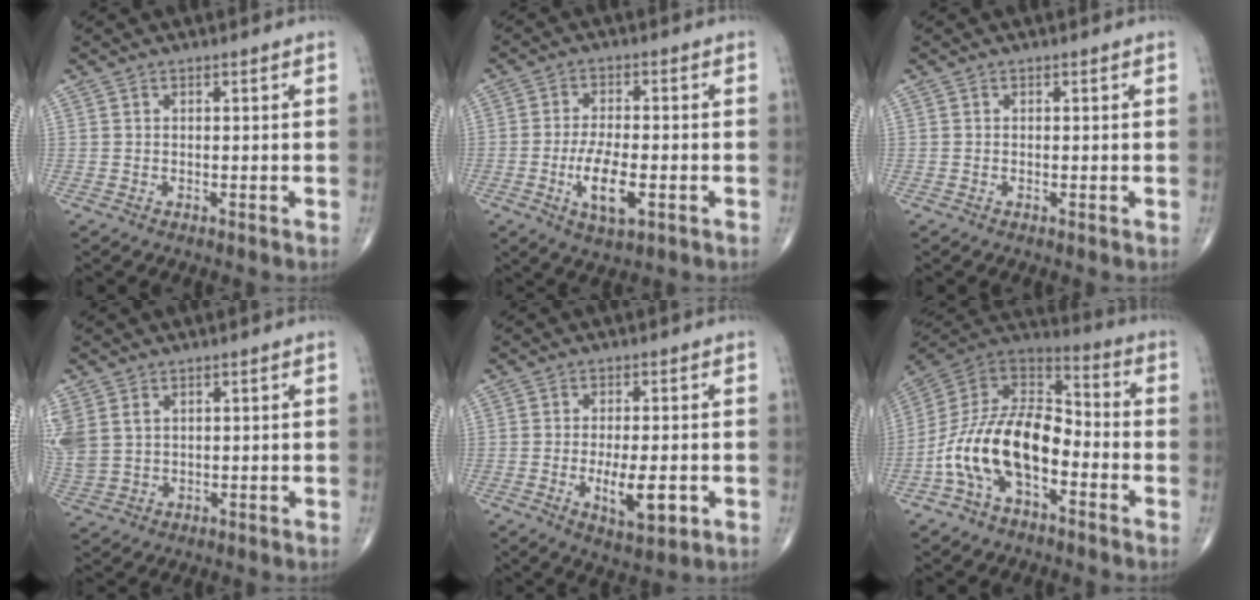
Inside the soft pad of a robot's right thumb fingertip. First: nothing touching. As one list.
[{"total": 8.2, "force": [-2.5, 3.3, 7.1], "torque": [-0.133, 0.001, -0.041]}, {"total": 0.0}, {"total": 8.1, "force": [2.7, 5.8, 4.9], "torque": [-0.134, 0.001, 0.069]}, {"total": 8.0, "force": [-2.0, 3.0, 7.1], "torque": [-0.115, -0.011, -0.026]}, {"total": 17.4, "force": [-5.8, 9.5, 13.3], "torque": [-0.233, 0.066, -0.112]}]